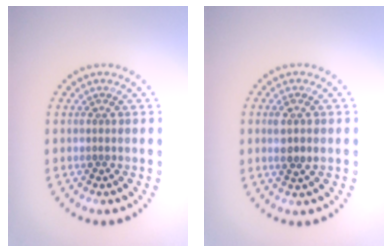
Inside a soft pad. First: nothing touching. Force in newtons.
{"total": 1.9, "press": 1.9, "slide": 0.6}